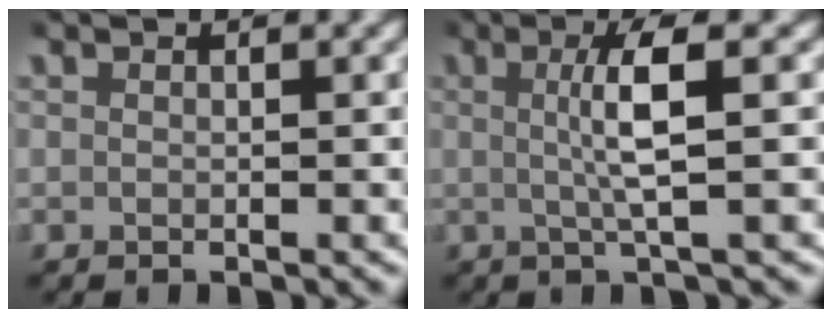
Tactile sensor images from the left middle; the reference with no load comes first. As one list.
[{"total": 3.9, "force": [0.6, -0.2, 3.9], "torque": [-0.074, 0.006, 0.008]}]